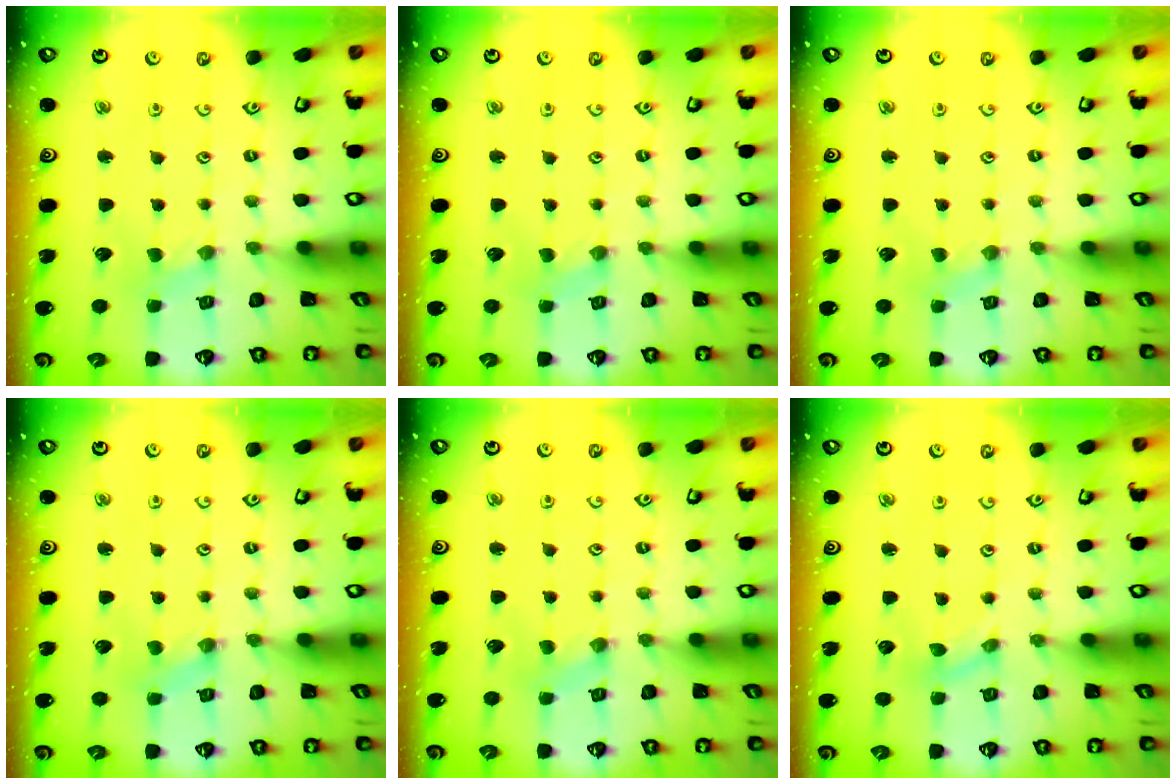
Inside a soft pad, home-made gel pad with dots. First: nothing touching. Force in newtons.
{"total": 0.0}
{"total": 0.0}
{"total": 0.0}
{"total": 0.0}
{"total": 0.0}